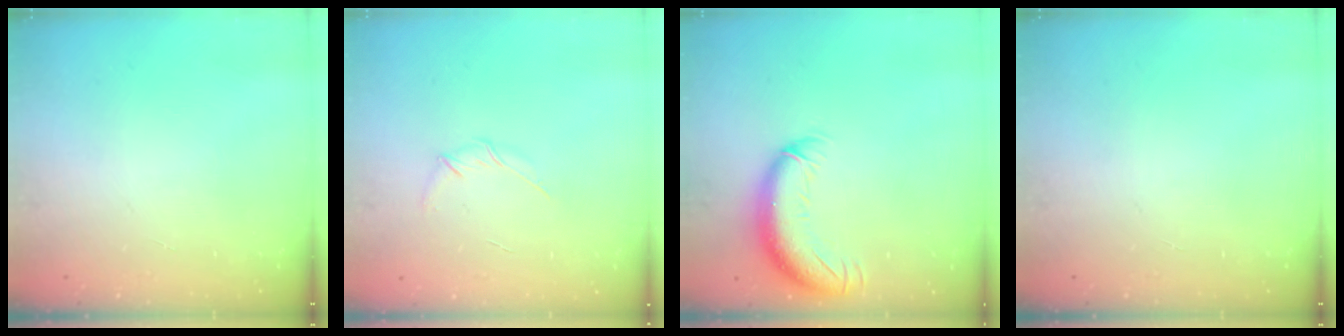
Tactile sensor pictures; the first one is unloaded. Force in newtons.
{"total": 4.5, "press": 4.3, "slide": 1.3}
{"total": 12.4, "press": 12.1, "slide": 2.9}
{"total": 0.0}